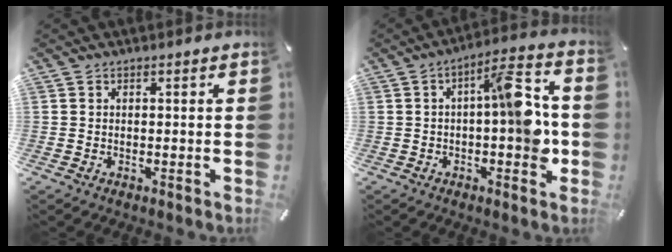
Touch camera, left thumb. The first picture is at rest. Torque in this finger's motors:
{"motor_torque": [1.50, 3.51, 0.91, -0.53, 0.33]}